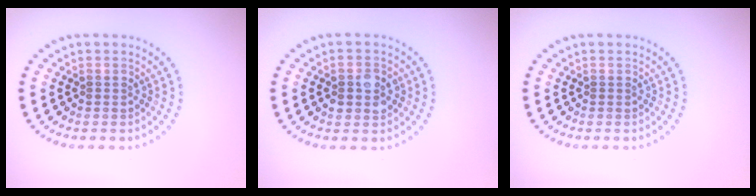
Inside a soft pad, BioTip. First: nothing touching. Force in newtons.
{"total": 2.8, "press": 2.8, "slide": 0.1}
{"total": 0.0}